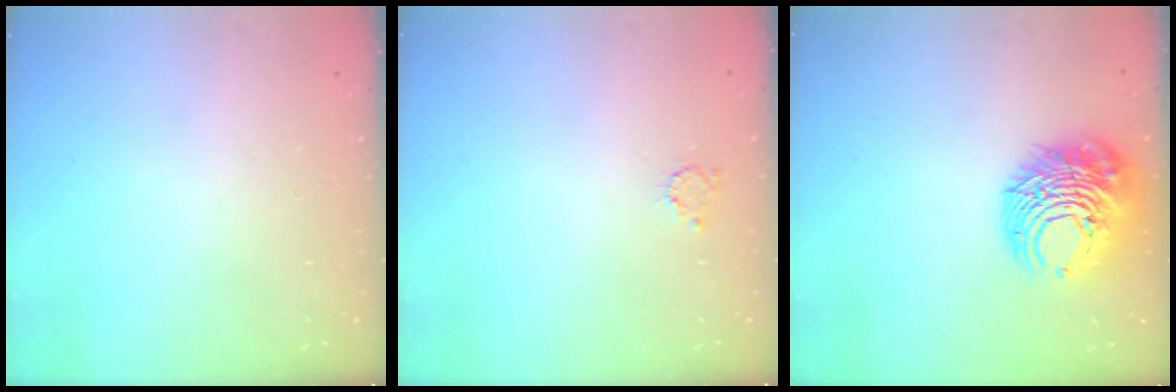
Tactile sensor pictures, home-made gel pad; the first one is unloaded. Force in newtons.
{"total": 2.4, "press": 2.4, "slide": 0.4}
{"total": 13.0, "press": 12.9, "slide": 1.6}